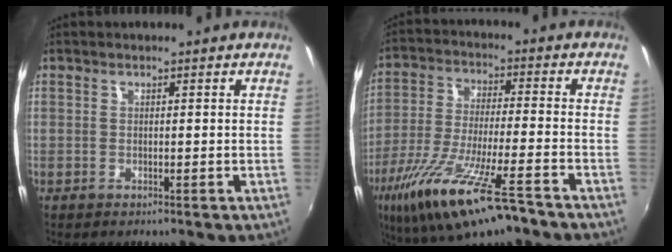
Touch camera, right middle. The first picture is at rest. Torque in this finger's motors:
{"motor_torque": [1.43, -0.71, 0.41, 0.21]}